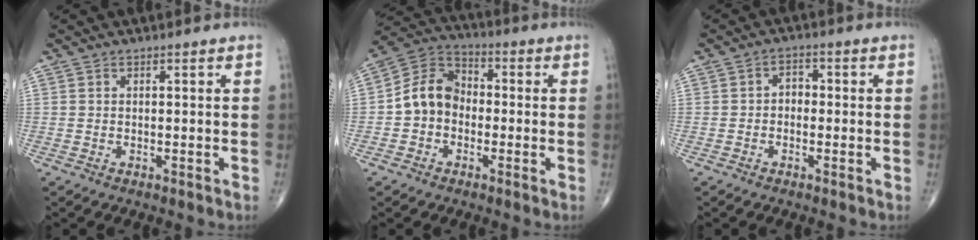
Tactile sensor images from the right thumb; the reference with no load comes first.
{"total": 9.3, "force": [-1.4, 7.5, 5.2], "torque": [-0.075, 0.039, -0.044]}
{"total": 2.4, "force": [-0.5, 1.8, 1.5], "torque": [-0.008, 0.015, -0.019]}